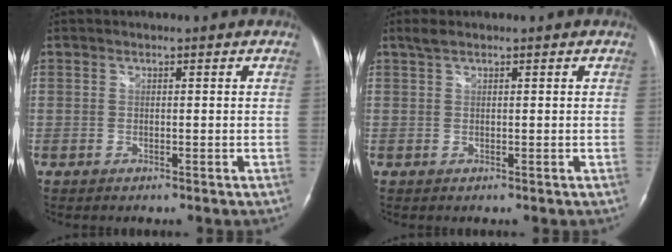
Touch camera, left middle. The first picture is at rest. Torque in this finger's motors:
{"motor_torque": [0.22, -0.07, -0.04, 0.02]}